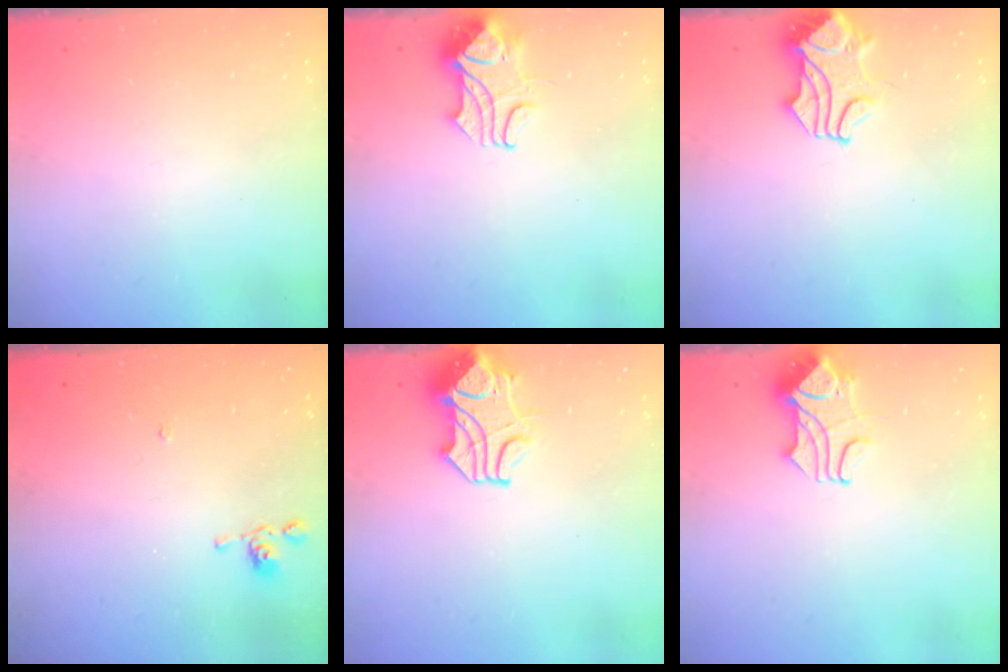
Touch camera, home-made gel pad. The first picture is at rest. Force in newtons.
{"total": 2.2, "press": 2.1, "slide": 0.9}
{"total": 1.8, "press": 1.7, "slide": 0.5}
{"total": 4.0, "press": 4.0, "slide": 0.2}
{"total": 2.2, "press": 1.9, "slide": 1.1}
{"total": 1.6, "press": 1.2, "slide": 1.0}